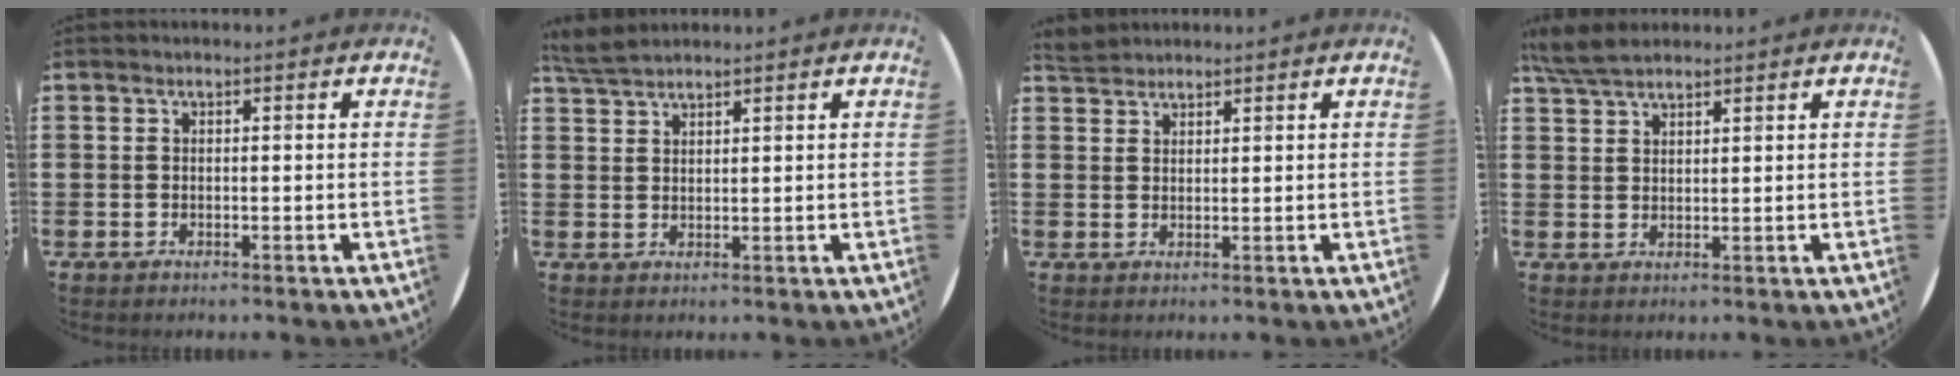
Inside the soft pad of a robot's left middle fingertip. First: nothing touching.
{"total": 3.4, "force": [3.2, 0.6, 1.1], "torque": [-0.029, 0.002, 0.061]}
{"total": 2.3, "force": [2.2, 0.6, 0.1], "torque": [0.002, 0.001, 0.042]}
{"total": 4.8, "force": [4.2, 1.2, 2.0], "torque": [-0.049, -0.001, 0.080]}